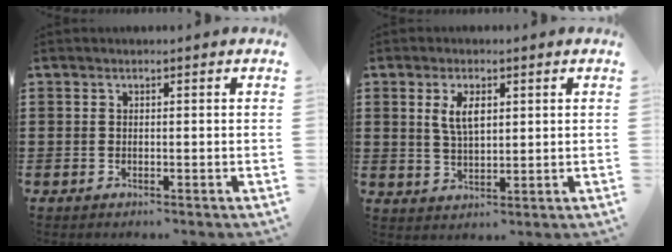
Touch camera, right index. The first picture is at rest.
{"total": 4.5, "force": [1.5, 2.0, 3.8], "torque": [-0.080, 0.006, 0.024]}